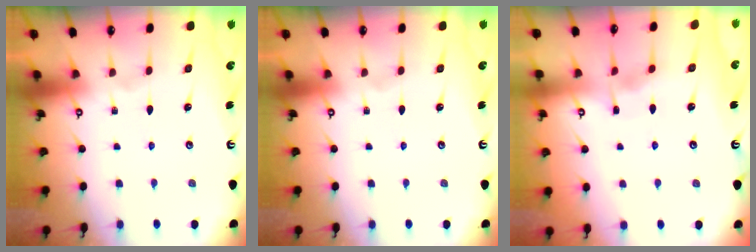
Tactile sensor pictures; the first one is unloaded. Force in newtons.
{"total": 0.0}
{"total": 2.7, "press": 2.7, "slide": 0.3}